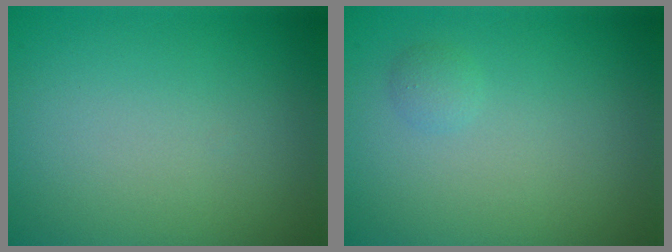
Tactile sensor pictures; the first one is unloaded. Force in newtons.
{"total": 0.7, "press": 0.7, "slide": 0.1}